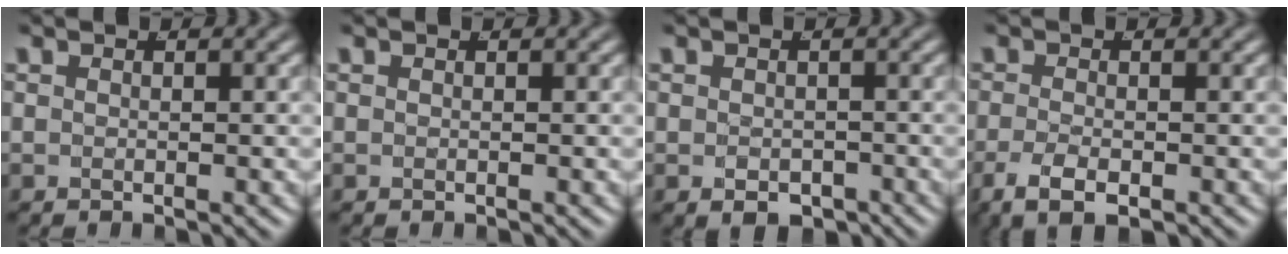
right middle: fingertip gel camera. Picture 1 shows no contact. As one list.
[{"total": 0.0}, {"total": 2.8, "force": [-2.3, 1.2, 1.1], "torque": [-0.013, -0.019, -0.026]}, {"total": 3.6, "force": [-2.1, 1.4, 2.5], "torque": [-0.053, -0.016, -0.024]}]